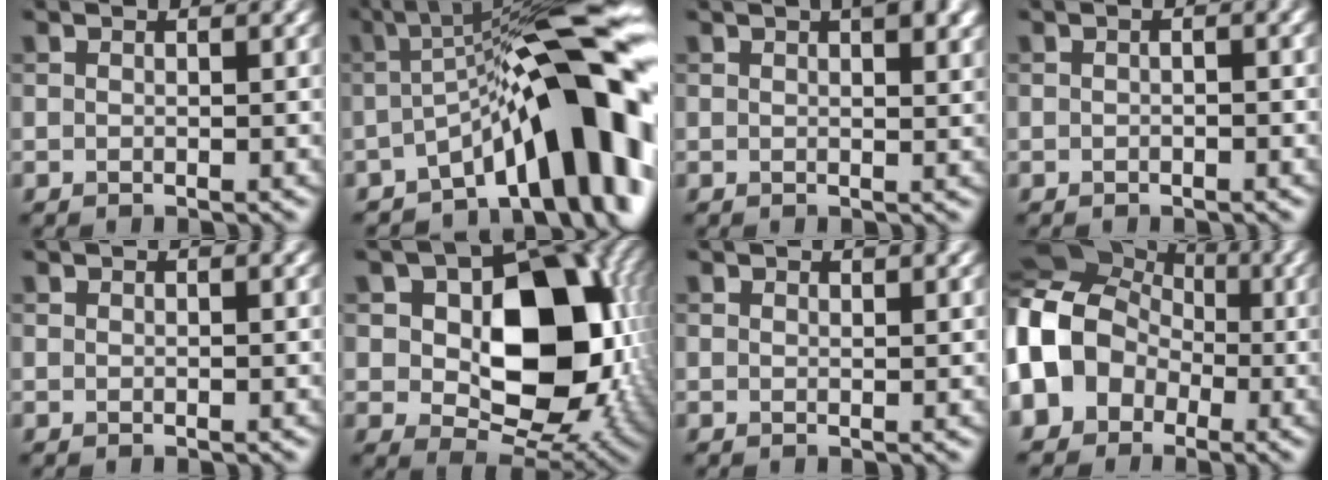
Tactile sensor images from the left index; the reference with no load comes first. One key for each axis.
{"total": 14.3, "fx": -4.4, "fy": 4.0, "fz": 12.9, "tx": -0.155, "ty": 0.022, "tz": -0.073}
{"total": 4.0, "fx": 2.0, "fy": 1.4, "fz": 3.1, "tx": -0.037, "ty": 0.005, "tz": 0.024}
{"total": 0.9, "fx": -0.4, "fy": 0.1, "fz": 0.8, "tx": -0.018, "ty": -0.001, "tz": -0.008}
{"total": 0.0}
{"total": 13.4, "fx": 1.0, "fy": 8.8, "fz": 10.0, "tx": -0.129, "ty": -0.007, "tz": 0.021}
{"total": 0.9, "fx": 0.8, "fy": 0.1, "fz": 0.3, "tx": -0.008, "ty": -0.004, "tz": 0.011}
{"total": 11.2, "fx": -2.0, "fy": 9.7, "fz": 5.3, "tx": -0.121, "ty": 0.000, "tz": -0.079}